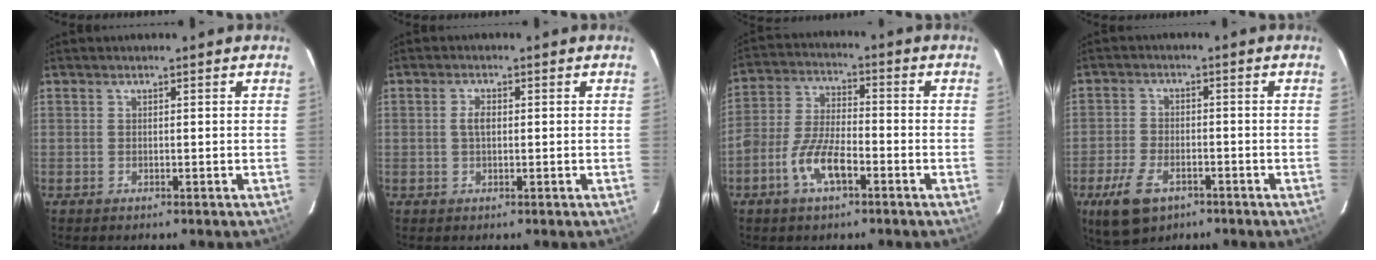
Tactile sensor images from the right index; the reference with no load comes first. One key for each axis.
{"total": 2.2, "fx": 0.1, "fy": 1.1, "fz": 1.8, "tx": -0.037, "ty": 0.005, "tz": 0.002}
{"total": 9.2, "fx": -4.5, "fy": 3.5, "fz": 7.2, "tx": -0.154, "ty": 0.004, "tz": -0.088}
{"total": 9.3, "fx": -5.3, "fy": 5.1, "fz": 5.7, "tx": -0.140, "ty": -0.011, "tz": -0.094}